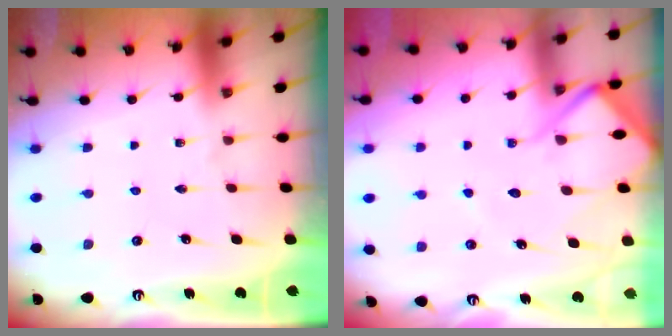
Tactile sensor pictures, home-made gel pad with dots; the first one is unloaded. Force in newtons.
{"total": 9.3, "press": 9.2, "slide": 1.0}